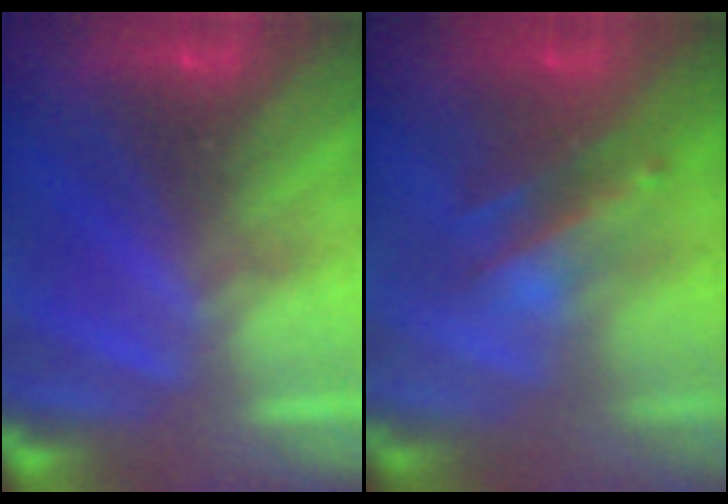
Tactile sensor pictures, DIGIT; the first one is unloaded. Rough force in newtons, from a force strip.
{"total": 2.4}